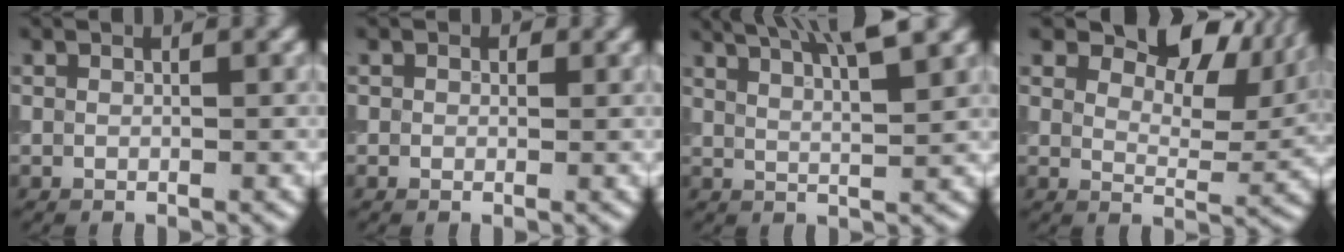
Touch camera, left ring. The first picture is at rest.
{"total": 0.7, "force": [0.0, 0.6, -0.3], "torque": [0.012, -0.001, -0.003]}
{"total": 6.7, "force": [4.6, 1.6, 4.7], "torque": [-0.042, 0.032, 0.044]}
{"total": 8.4, "force": [5.3, 4.4, 4.8], "torque": [-0.067, 0.008, 0.080]}